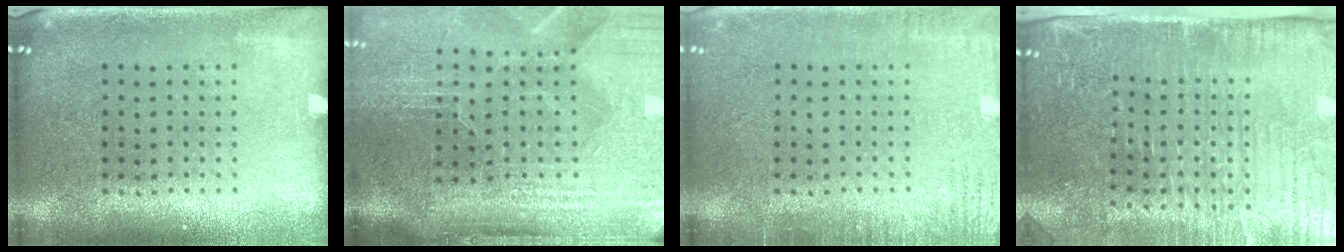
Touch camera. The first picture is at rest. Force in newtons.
{"total": 5.0, "press": 4.2, "slide": 2.7}
{"total": 2.3, "press": 2.2, "slide": 0.4}
{"total": 5.0, "press": 4.3, "slide": 2.5}